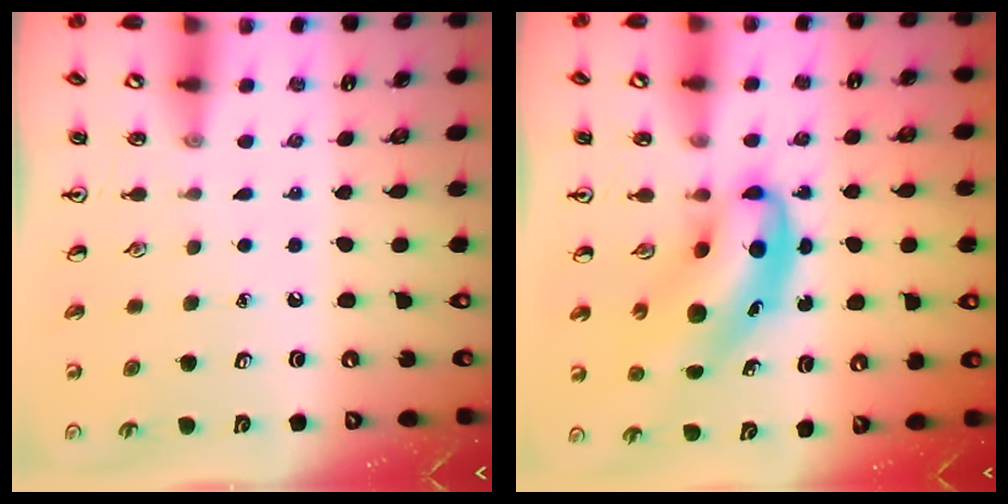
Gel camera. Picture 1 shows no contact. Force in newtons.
{"total": 9.0, "press": 8.7, "slide": 2.6}